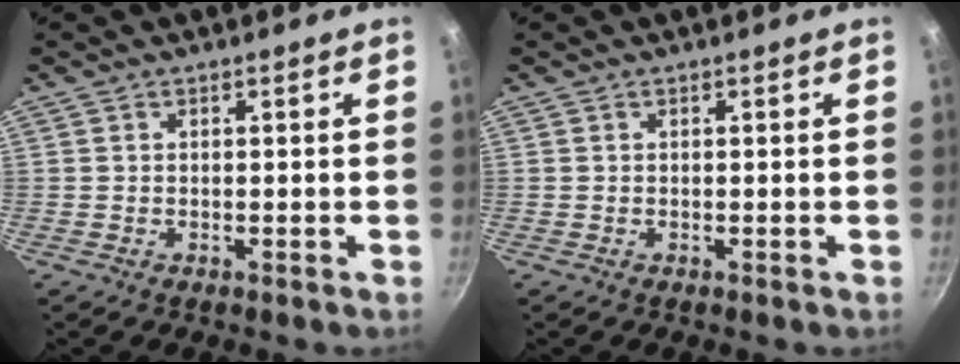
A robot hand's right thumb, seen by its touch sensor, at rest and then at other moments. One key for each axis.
{"total": 0.0}